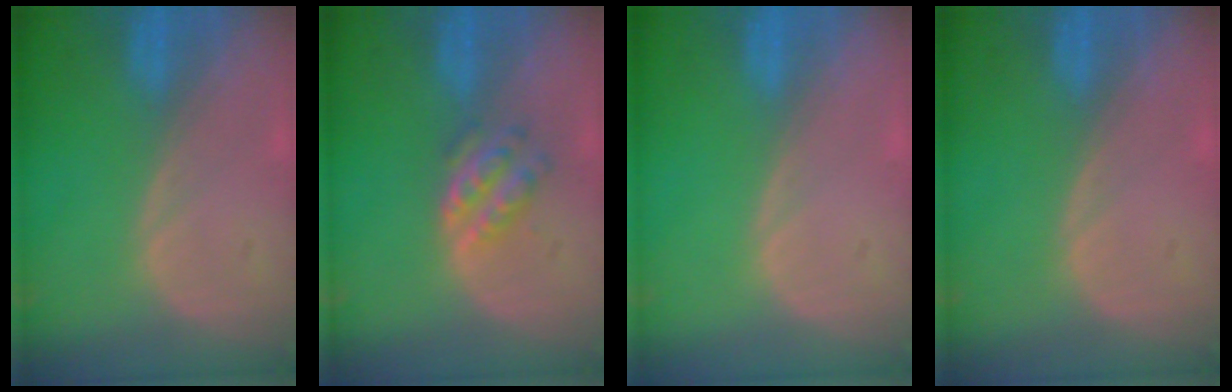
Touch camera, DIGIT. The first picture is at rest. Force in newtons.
{"total": 4.2, "press": 4.2, "slide": 0.1}
{"total": 0.0}
{"total": 0.6, "press": 0.0, "slide": 0.6}